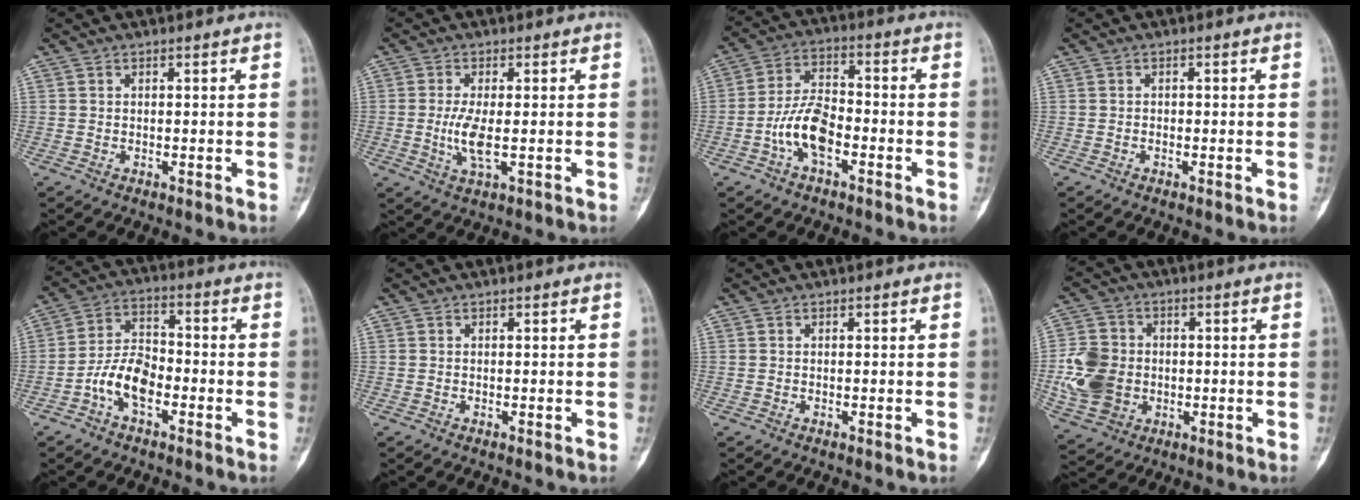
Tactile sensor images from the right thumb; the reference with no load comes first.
{"total": 5.1, "force": [-0.5, 1.6, 4.9], "torque": [-0.112, -0.011, -0.008]}
{"total": 9.2, "force": [-3.4, 4.6, 7.3], "torque": [-0.137, 0.032, -0.070]}
{"total": 0.5, "force": [-0.3, 0.4, 0.2], "torque": [-0.003, 0.002, -0.007]}
{"total": 8.7, "force": [-3.6, 4.7, 6.4], "torque": [-0.115, 0.034, -0.075]}
{"total": 0.0}
{"total": 0.0}
{"total": 11.3, "force": [-1.3, 9.3, 6.3], "torque": [-0.115, 0.008, -0.021]}